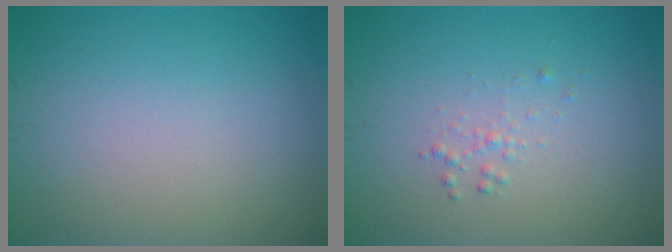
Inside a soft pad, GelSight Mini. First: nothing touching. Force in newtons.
{"total": 0.9, "press": 0.9, "slide": 0.0}